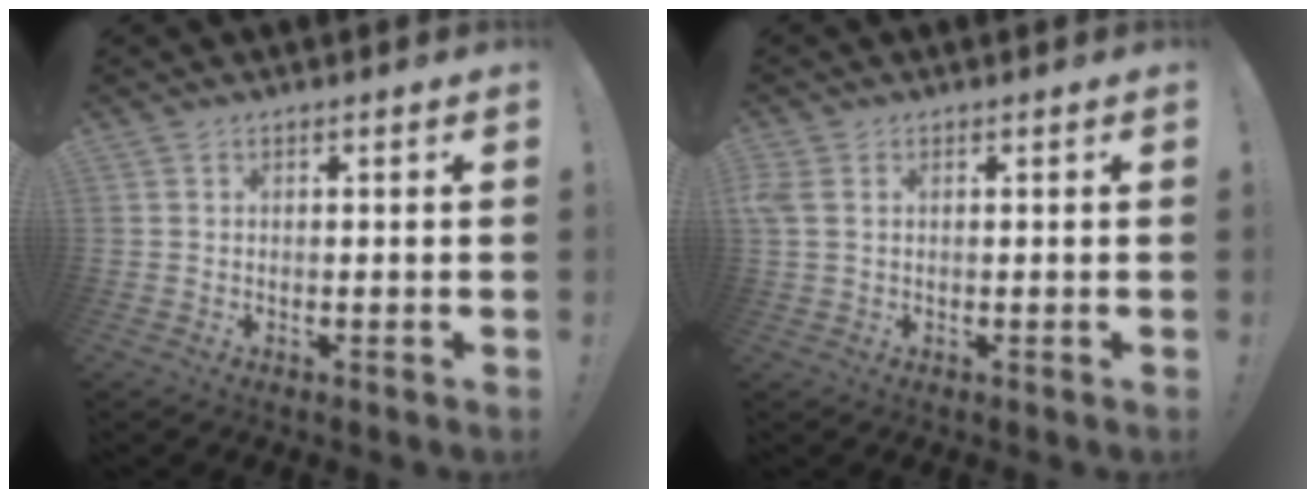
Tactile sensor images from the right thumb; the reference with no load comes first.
{"total": 2.6, "force": [0.9, 1.7, 1.7], "torque": [-0.041, 0.003, 0.015]}